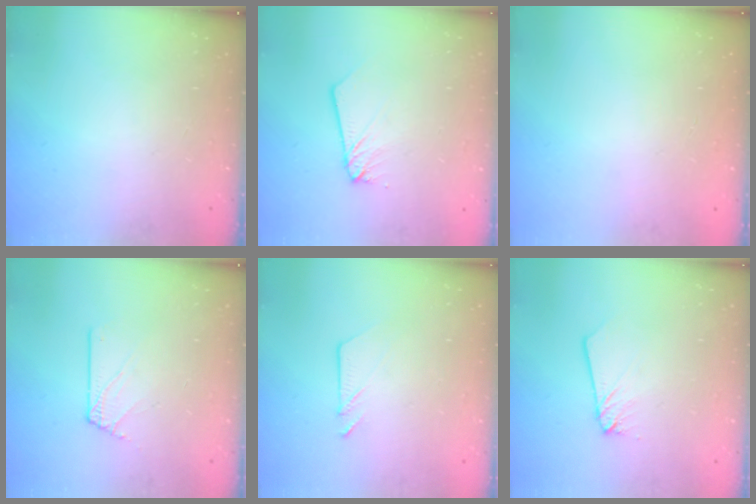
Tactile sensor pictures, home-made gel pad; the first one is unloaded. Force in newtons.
{"total": 2.5, "press": 2.5, "slide": 0.3}
{"total": 0.0}
{"total": 3.0, "press": 2.9, "slide": 0.5}
{"total": 4.7, "press": 4.6, "slide": 0.8}
{"total": 1.7, "press": 1.7, "slide": 0.1}